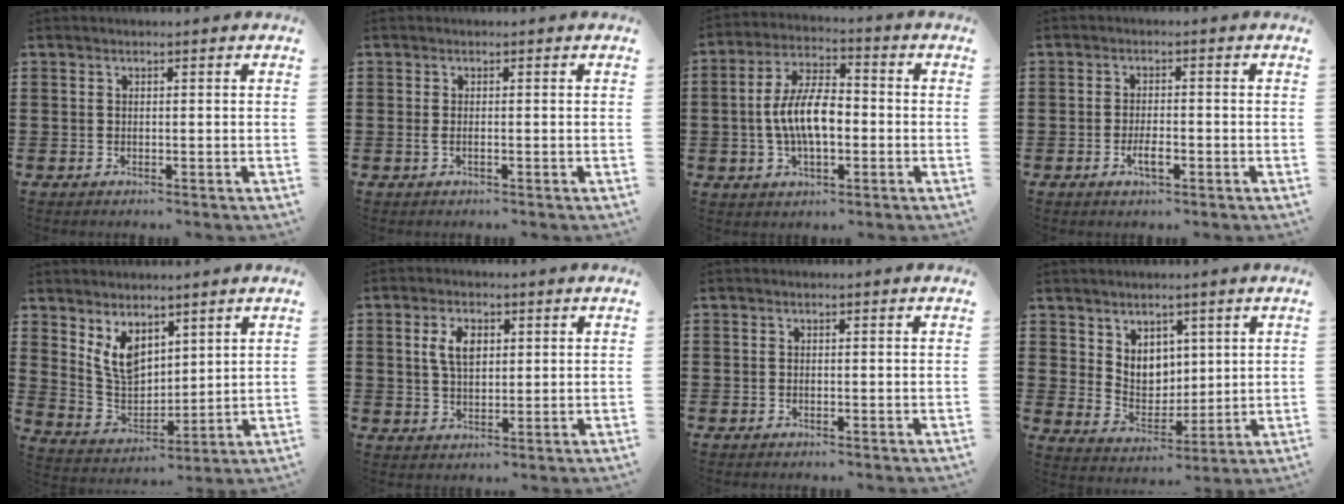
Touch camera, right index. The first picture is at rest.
{"total": 0.9, "force": [-0.2, 0.1, 0.9], "torque": [-0.025, -0.005, -0.005]}
{"total": 8.9, "force": [-1.1, 3.9, 7.9], "torque": [-0.168, 0.002, -0.026]}
{"total": 3.3, "force": [-1.3, 1.1, 2.8], "torque": [-0.048, 0.002, -0.023]}
{"total": 6.9, "force": [4.1, 4.1, 3.7], "torque": [-0.098, -0.010, 0.076]}
{"total": 4.7, "force": [1.2, 2.7, 3.7], "torque": [-0.081, 0.012, 0.019]}
{"total": 0.0}
{"total": 5.6, "force": [3.5, 4.2, 1.0], "torque": [-0.035, -0.008, 0.066]}